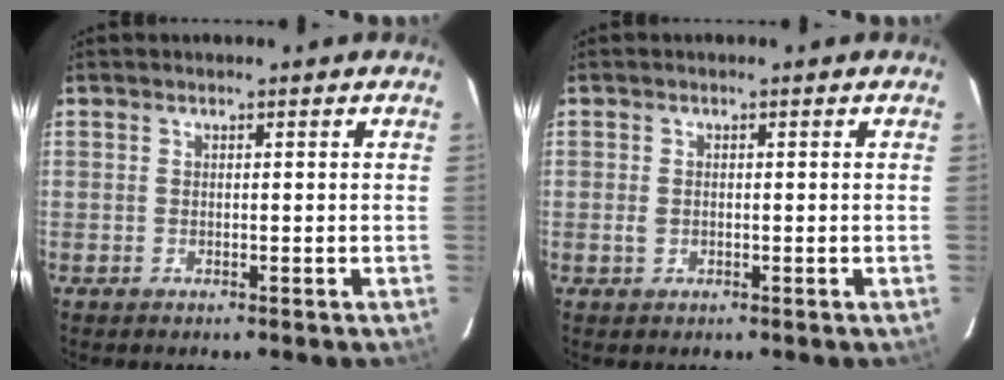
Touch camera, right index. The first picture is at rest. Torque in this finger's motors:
{"motor_torque": [0.17, 0.11, -0.02, 0.02]}